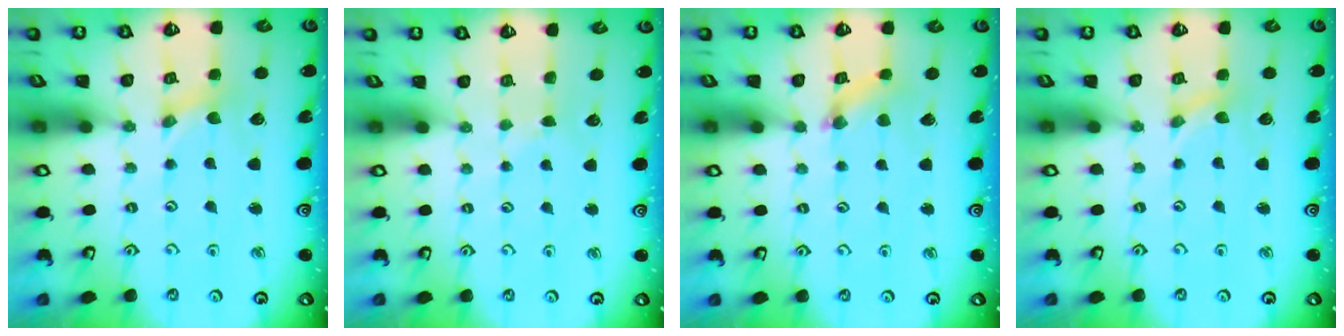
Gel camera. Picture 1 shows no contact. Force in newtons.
{"total": 1.7, "press": 1.7, "slide": 0.2}
{"total": 2.0, "press": 2.0, "slide": 0.3}
{"total": 0.0}